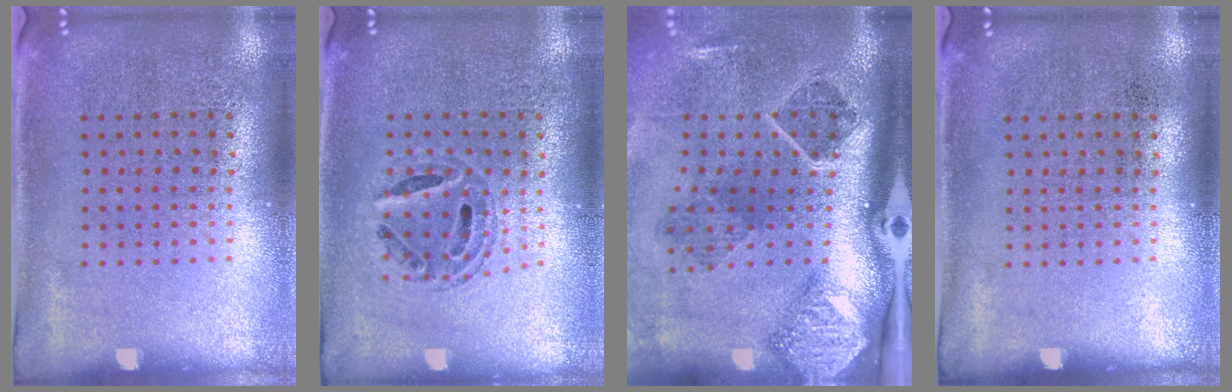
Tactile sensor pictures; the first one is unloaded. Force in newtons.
{"total": 0.6, "press": 0.6, "slide": 0.2}
{"total": 3.1, "press": 1.9, "slide": 2.4}
{"total": 0.0}